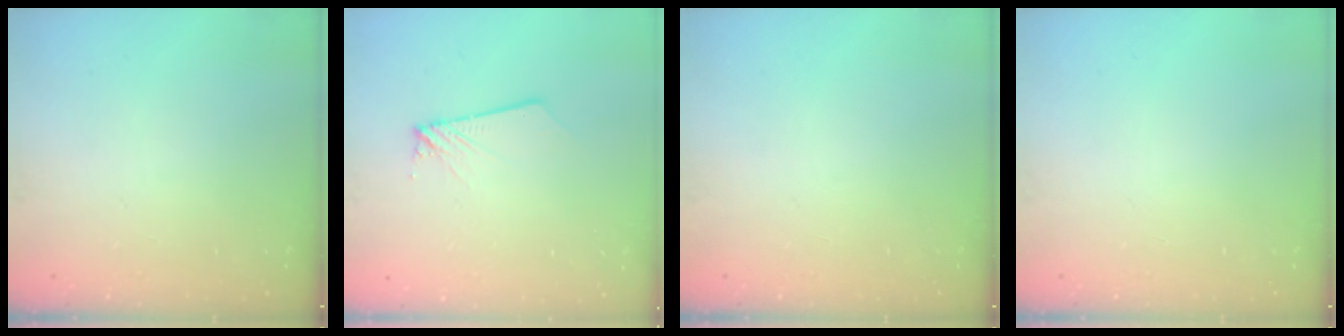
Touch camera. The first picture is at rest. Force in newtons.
{"total": 2.0, "press": 2.0, "slide": 0.1}
{"total": 0.0}
{"total": 0.0}